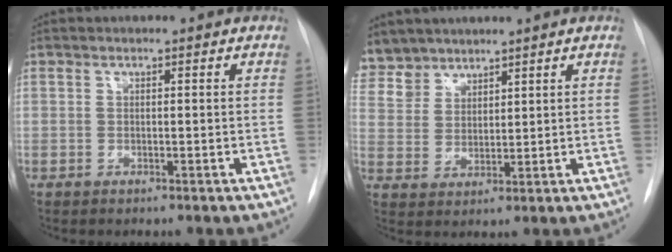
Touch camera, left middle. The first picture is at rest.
{"total": 7.7, "force": [6.6, 3.9, 0.2], "torque": [-0.002, 0.006, 0.140]}